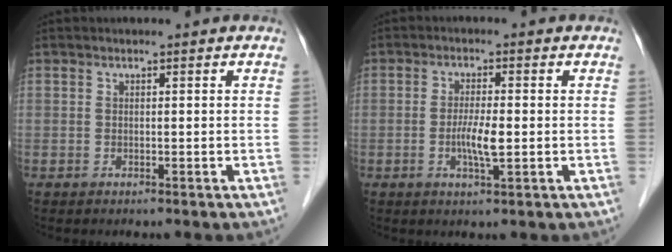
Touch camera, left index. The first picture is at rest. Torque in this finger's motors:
{"motor_torque": [0.83, 0.71, 0.13, 0.04]}